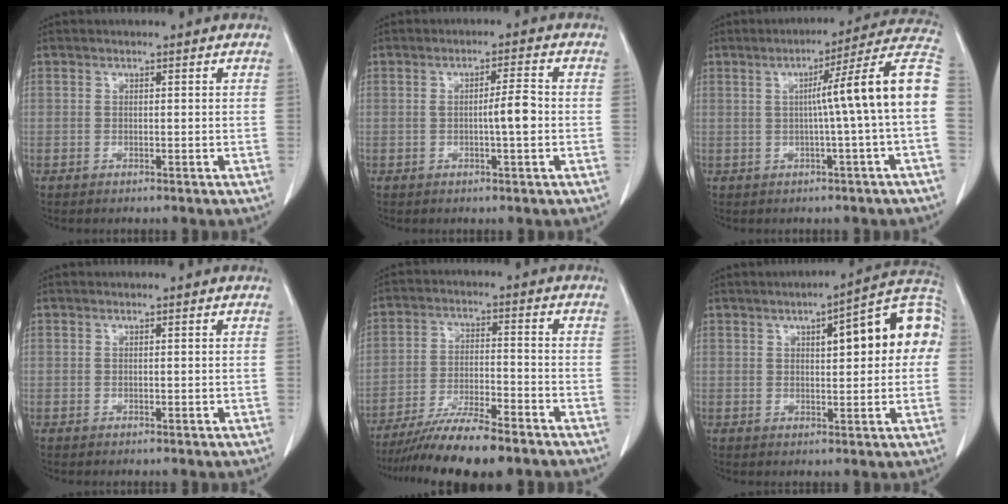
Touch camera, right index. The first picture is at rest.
{"total": 3.8, "force": [-0.5, 0.1, 3.8], "torque": [-0.058, 0.001, -0.010]}
{"total": 12.4, "force": [-0.1, -1.8, 12.3], "torque": [-0.159, 0.025, -0.007]}
{"total": 0.0}
{"total": 12.4, "force": [-10.2, 1.1, 7.1], "torque": [-0.118, -0.020, -0.169]}
{"total": 13.4, "force": [2.8, 3.4, 12.7], "torque": [-0.164, 0.038, 0.031]}